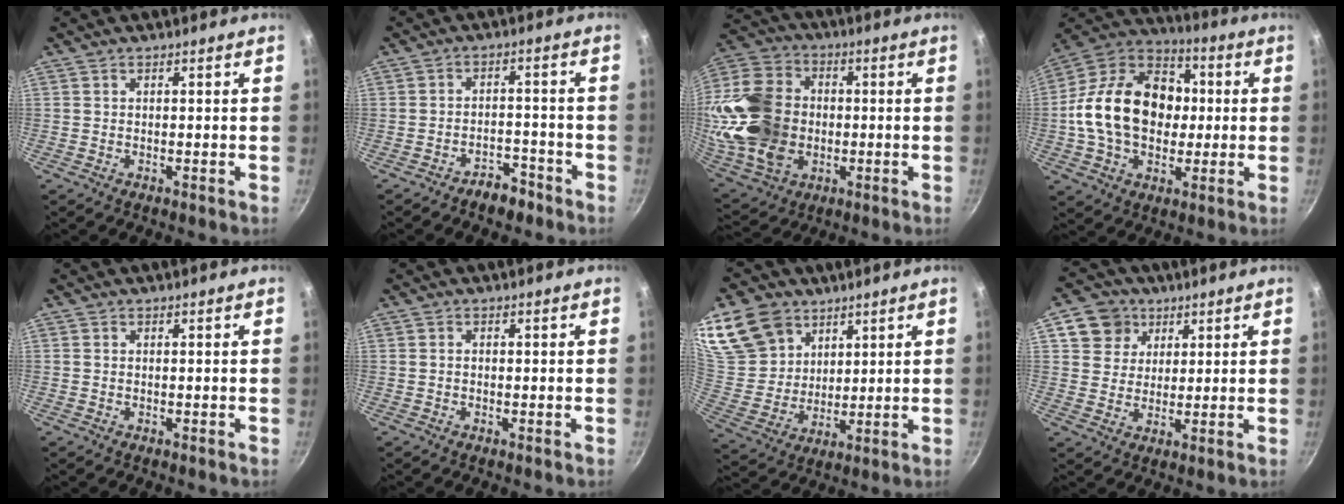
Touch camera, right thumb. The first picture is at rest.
{"total": 4.5, "force": [-3.6, 2.2, 1.6], "torque": [-0.008, 0.038, -0.052]}
{"total": 22.7, "force": [-1.2, 17.1, 14.8], "torque": [-0.282, 0.021, -0.014]}
{"total": 21.8, "force": [0.3, 15.9, 14.9], "torque": [-0.219, 0.035, -0.008]}
{"total": 0.0}
{"total": 0.8, "force": [-0.1, 0.6, 0.4], "torque": [-0.008, 0.004, -0.003]}
{"total": 16.7, "force": [9.3, 12.1, 6.8], "torque": [-0.117, -0.033, 0.189]}
{"total": 7.9, "force": [3.6, 6.8, 2.1], "torque": [-0.002, 0.001, 0.056]}